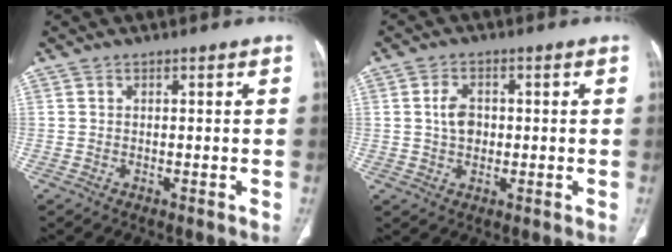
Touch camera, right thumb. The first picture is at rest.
{"total": 4.5, "force": [0.4, 3.2, 3.1], "torque": [-0.046, 0.007, 0.006]}